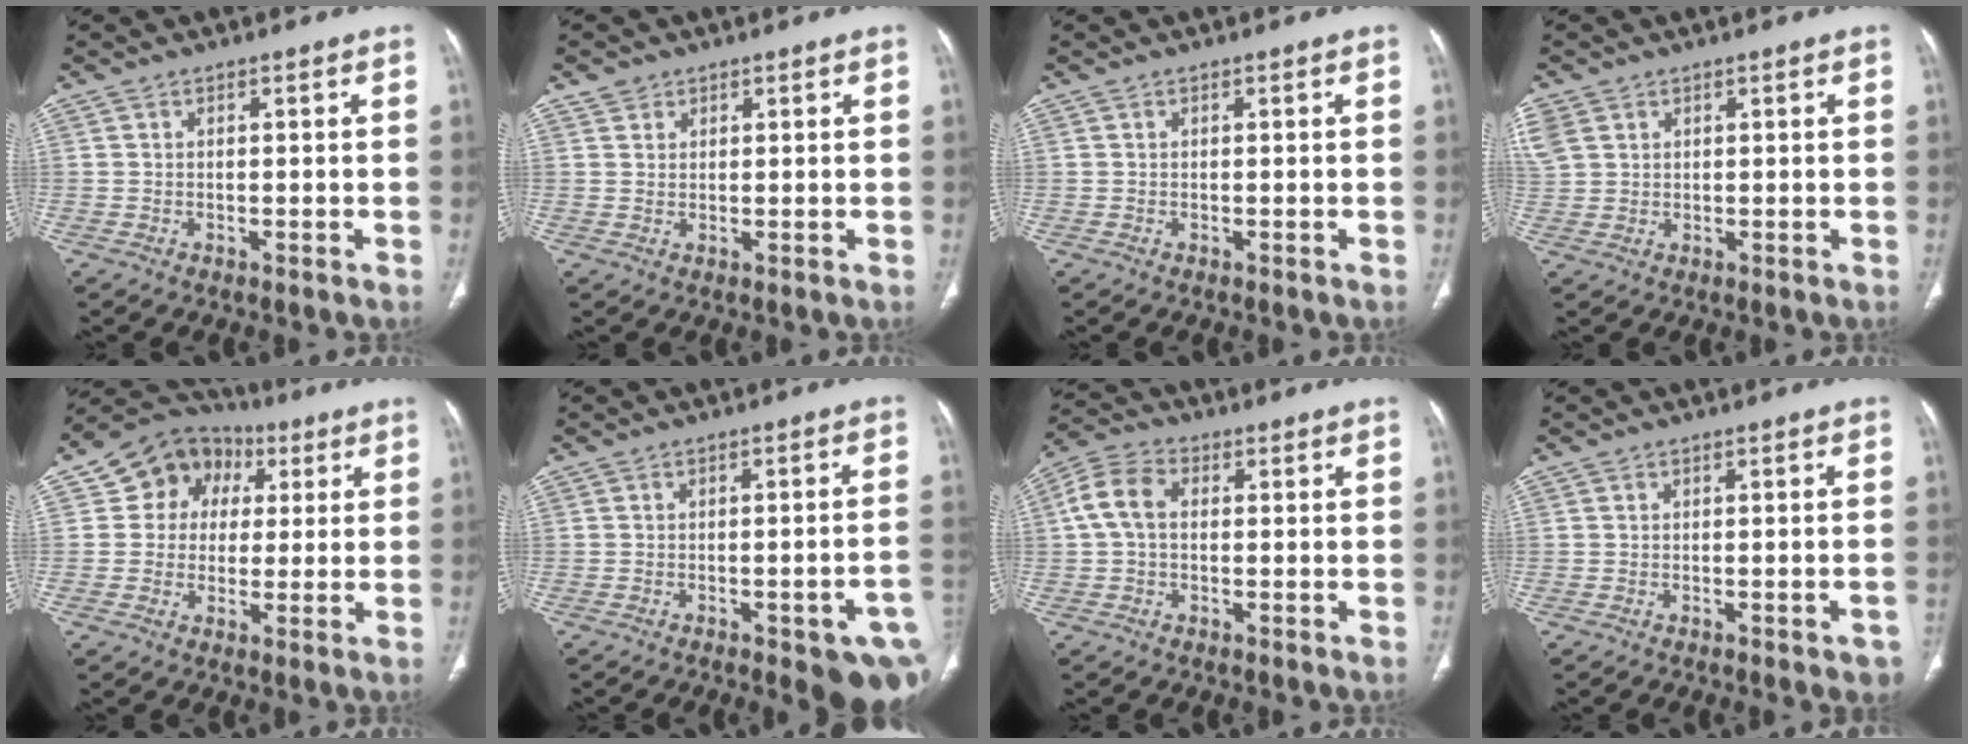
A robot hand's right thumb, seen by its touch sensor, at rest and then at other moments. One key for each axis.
{"total": 1.9, "fx": 1.2, "fy": 1.5, "fz": 0.2, "tx": 0.011, "ty": -0.005, "tz": 0.016}
{"total": 0.0}
{"total": 6.9, "fx": 2.8, "fy": 5.5, "fz": 3.1, "tx": -0.097, "ty": 0.015, "tz": 0.068}
{"total": 11.3, "fx": 2.7, "fy": 9.9, "fz": 4.6, "tx": -0.034, "ty": 0.014, "tz": 0.035}
{"total": 12.4, "fx": -5.2, "fy": 3.3, "fz": 10.7, "tx": -0.108, "ty": 0.025, "tz": -0.056}
{"total": 6.9, "fx": 0.4, "fy": 4.7, "fz": 5.1, "tx": -0.102, "ty": 0.022, "tz": 0.001}
{"total": 3.5, "fx": -1.9, "fy": 0.9, "fz": 2.9, "tx": -0.027, "ty": 0.011, "tz": -0.018}